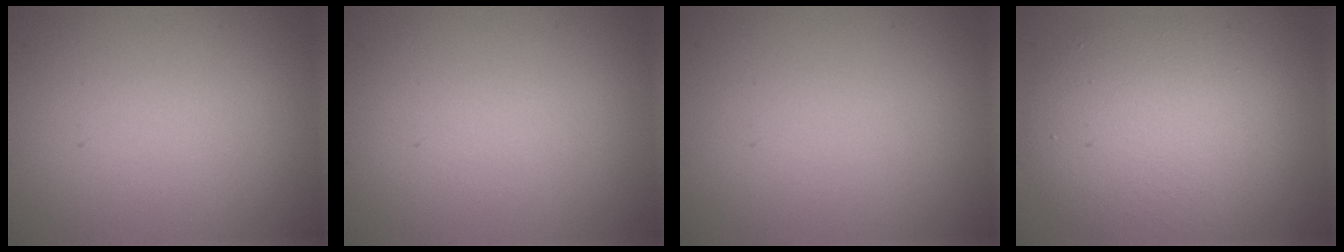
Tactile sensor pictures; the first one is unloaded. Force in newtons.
{"total": 0.0}
{"total": 0.0}
{"total": 7.3, "press": 7.2, "slide": 0.8}